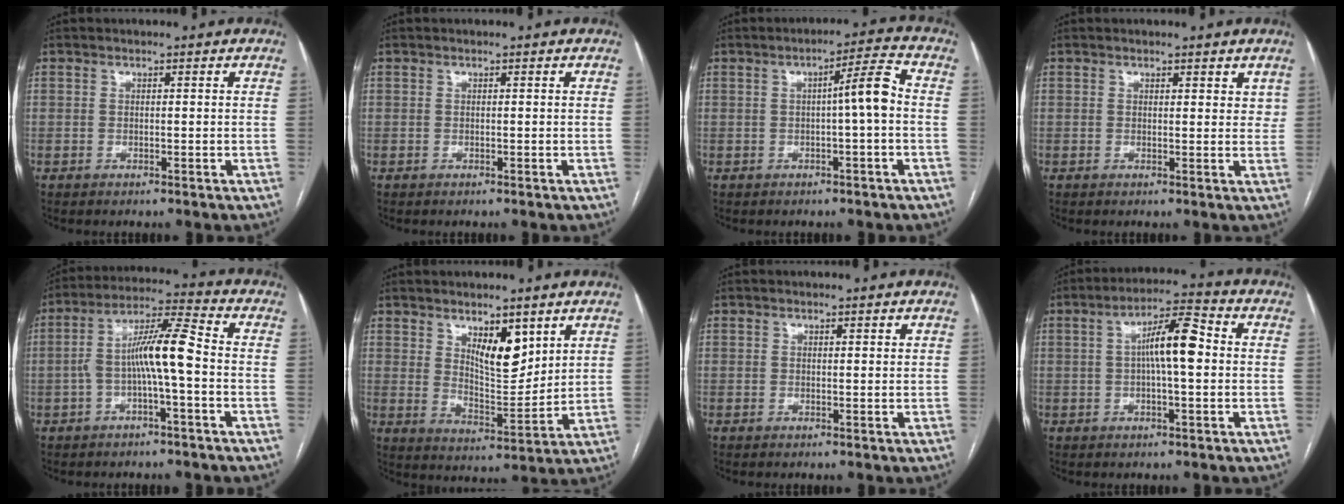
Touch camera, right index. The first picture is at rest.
{"total": 0.0}
{"total": 5.2, "force": [-0.3, -0.1, 5.2], "torque": [-0.076, 0.013, -0.005]}
{"total": 2.4, "force": [1.6, 1.3, 1.3], "torque": [-0.011, -0.002, 0.020]}
{"total": 8.9, "force": [-1.5, 0.7, 8.8], "torque": [-0.164, 0.030, -0.030]}
{"total": 8.1, "force": [4.4, 3.0, 6.1], "torque": [-0.104, -0.011, 0.081]}
{"total": 0.7, "force": [0.4, 0.2, 0.4], "torque": [-0.009, 0.000, 0.005]}
{"total": 8.2, "force": [0.7, 1.4, 8.0], "torque": [-0.142, 0.023, 0.007]}